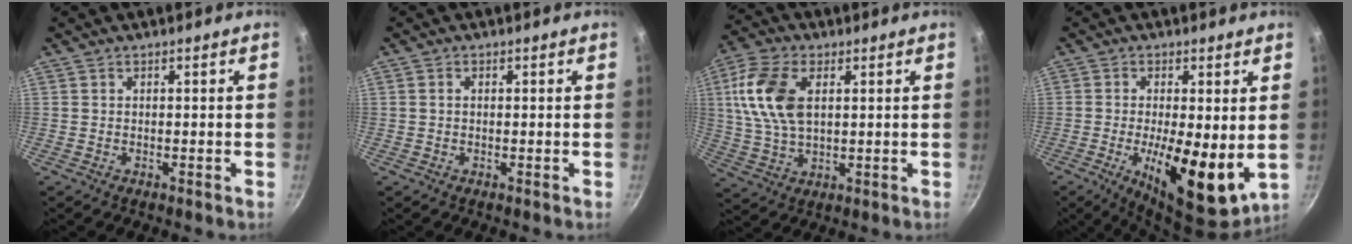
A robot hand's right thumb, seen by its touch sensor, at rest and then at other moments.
{"total": 0.8, "force": [0.0, 0.6, 0.6], "torque": [-0.010, 0.004, 0.000]}
{"total": 13.1, "force": [3.1, 7.6, 10.2], "torque": [-0.197, 0.001, 0.056]}
{"total": 13.0, "force": [-1.2, 4.5, 12.1], "torque": [-0.178, -0.020, -0.013]}